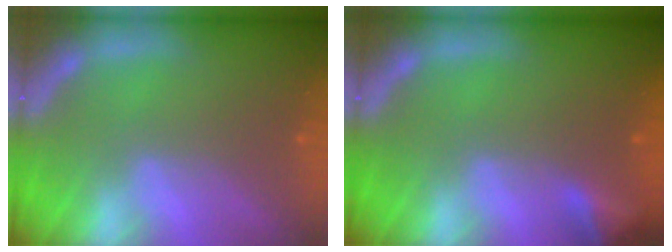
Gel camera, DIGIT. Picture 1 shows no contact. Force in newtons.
{"total": 2.9}